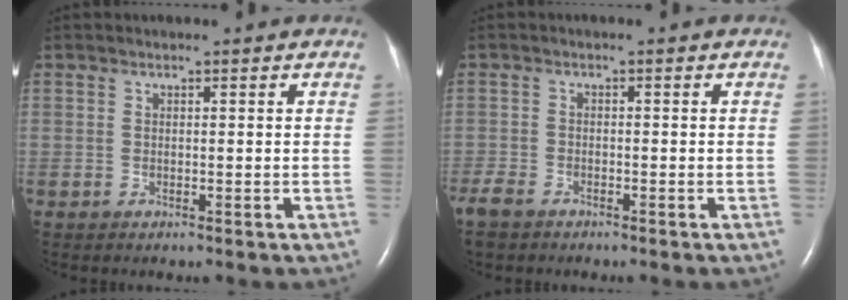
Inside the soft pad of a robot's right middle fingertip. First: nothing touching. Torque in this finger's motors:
{"motor_torque": [1.03, -1.11, 1.05, 0.21]}